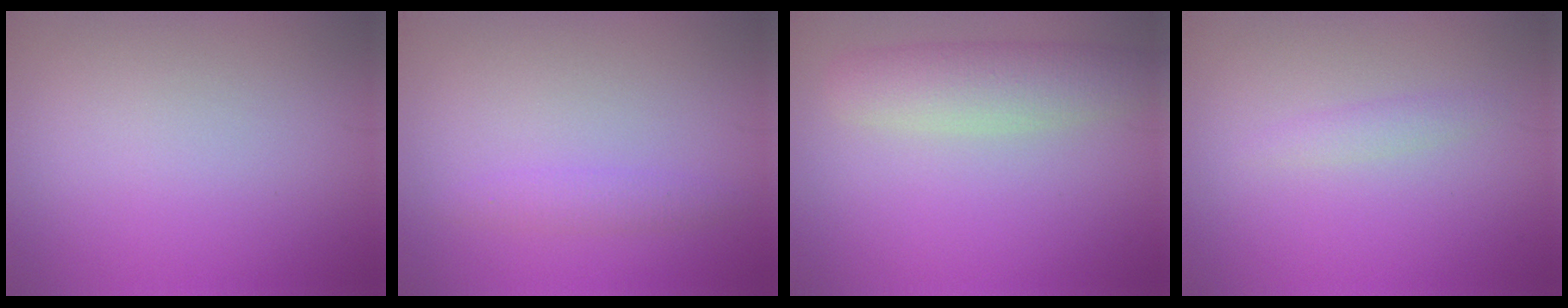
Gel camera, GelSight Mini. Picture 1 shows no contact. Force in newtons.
{"total": 1.4, "press": 1.4, "slide": 0.1}
{"total": 4.1, "press": 4.1, "slide": 0.1}
{"total": 1.1, "press": 1.1, "slide": 0.1}